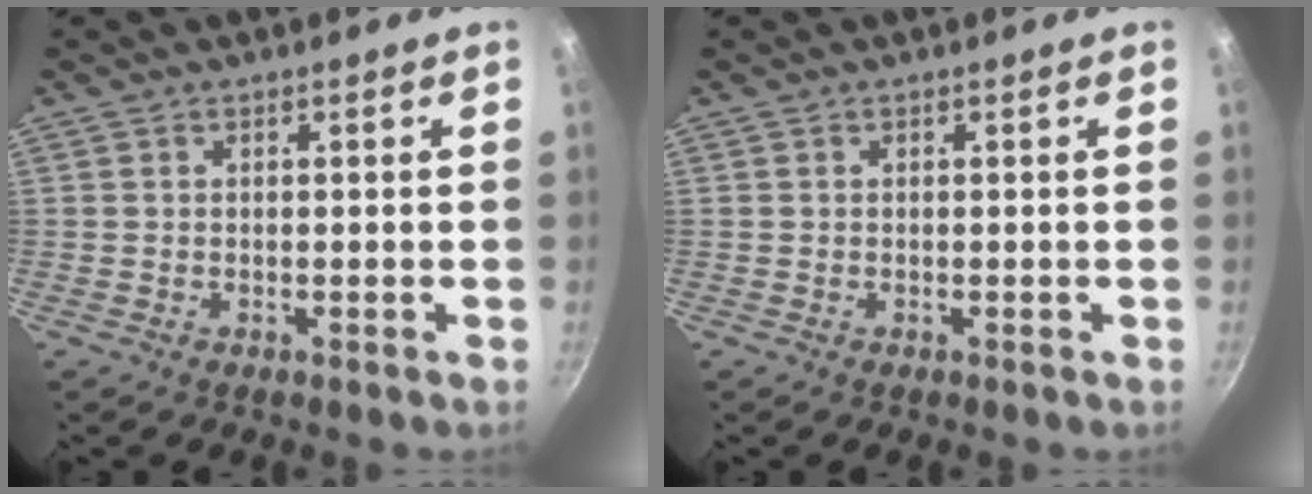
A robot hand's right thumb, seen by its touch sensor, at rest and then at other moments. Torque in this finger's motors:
{"motor_torque": [0.00, 0.00, 0.07, -0.07, 0.00]}